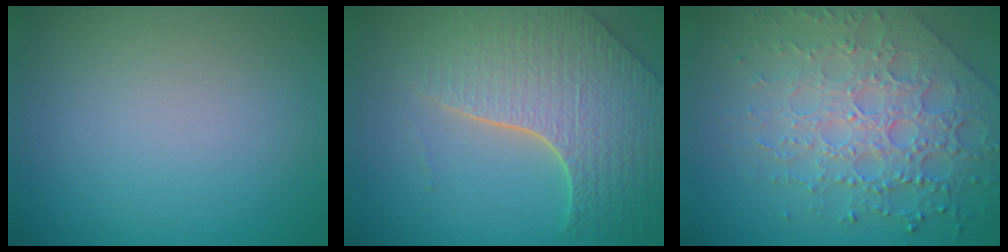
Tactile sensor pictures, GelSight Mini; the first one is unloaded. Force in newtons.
{"total": 7.9, "press": 5.7, "slide": 5.5}
{"total": 7.2, "press": 5.4, "slide": 4.8}